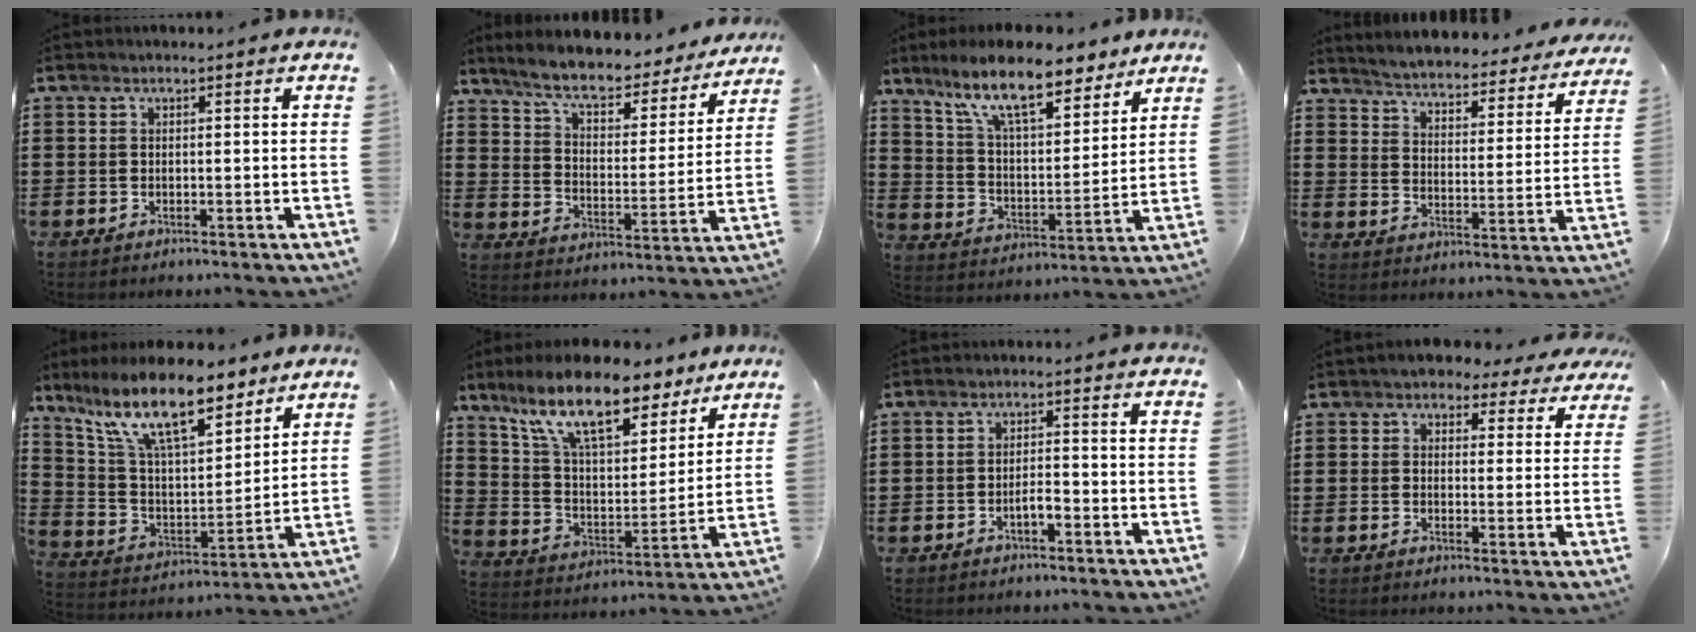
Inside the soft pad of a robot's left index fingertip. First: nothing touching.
{"total": 7.2, "force": [6.4, 1.2, 3.3], "torque": [-0.091, -0.037, 0.107]}
{"total": 12.4, "force": [9.8, 2.7, 7.2], "torque": [-0.161, -0.033, 0.172]}
{"total": 3.7, "force": [3.7, -0.2, 0.6], "torque": [-0.033, -0.036, 0.055]}
{"total": 14.6, "force": [10.5, 4.2, 9.2], "torque": [-0.200, -0.037, 0.185]}
{"total": 13.8, "force": [10.5, 3.8, 8.0], "torque": [-0.184, -0.042, 0.184]}
{"total": 2.5, "force": [-1.4, 0.7, 2.0], "torque": [-0.037, 0.006, -0.027]}
{"total": 3.9, "force": [3.5, 1.5, 0.8], "torque": [-0.025, -0.009, 0.062]}